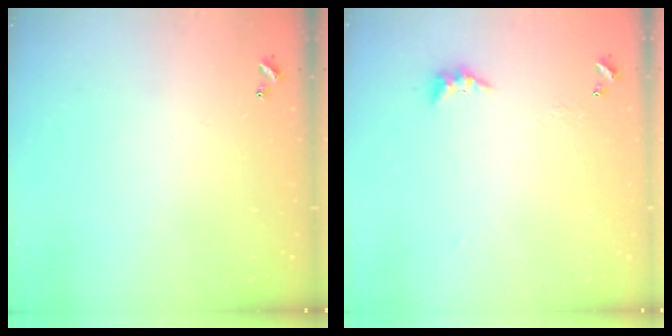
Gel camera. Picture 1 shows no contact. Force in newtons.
{"total": 3.0, "press": 2.9, "slide": 0.7}